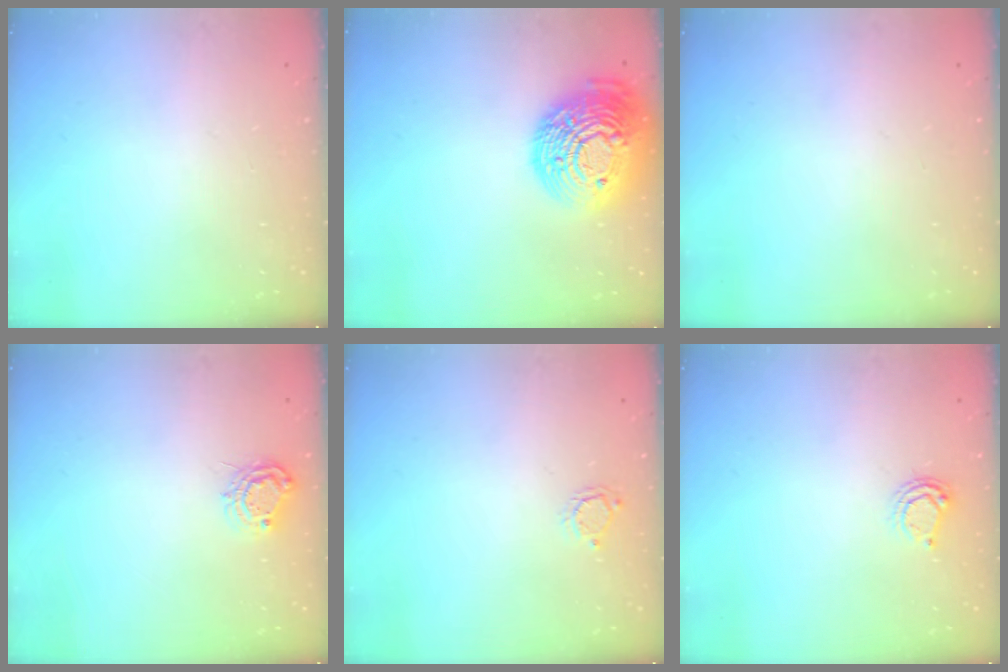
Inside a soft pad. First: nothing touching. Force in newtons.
{"total": 22.1, "press": 22.0, "slide": 1.7}
{"total": 0.0}
{"total": 6.8, "press": 6.8, "slide": 0.3}
{"total": 3.4, "press": 3.4, "slide": 0.3}
{"total": 4.7, "press": 4.7, "slide": 0.5}